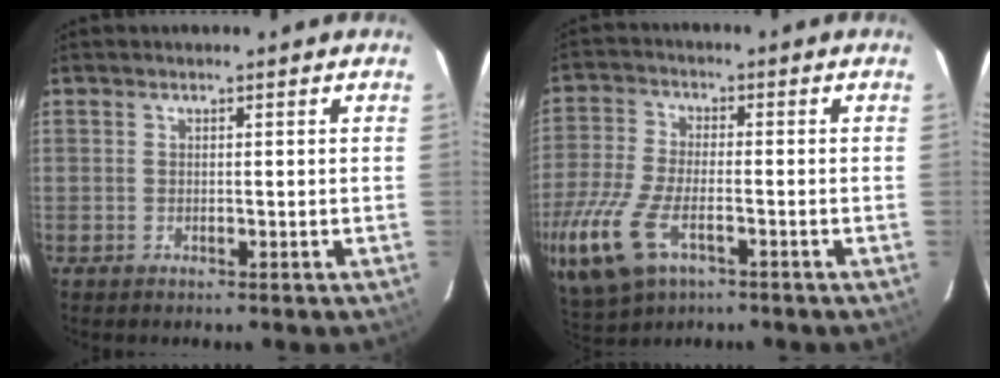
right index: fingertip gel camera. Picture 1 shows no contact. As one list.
[{"total": 18.0, "force": [-8.3, 9.3, 13.0], "torque": [-0.315, -0.040, -0.154]}]